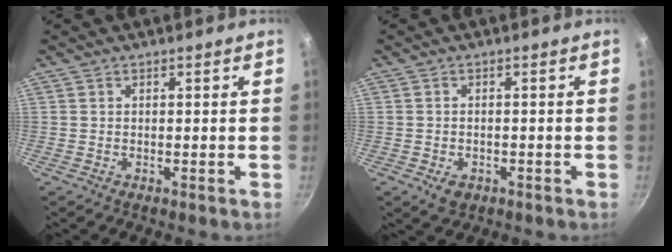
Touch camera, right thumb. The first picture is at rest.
{"total": 3.2, "force": [-1.4, 2.3, 1.8], "torque": [-0.030, 0.006, -0.015]}